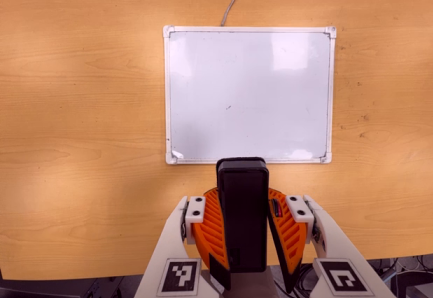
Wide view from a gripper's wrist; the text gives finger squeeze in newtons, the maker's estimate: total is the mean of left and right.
{"total": 12.6, "left": 10.5, "right": 14.7}